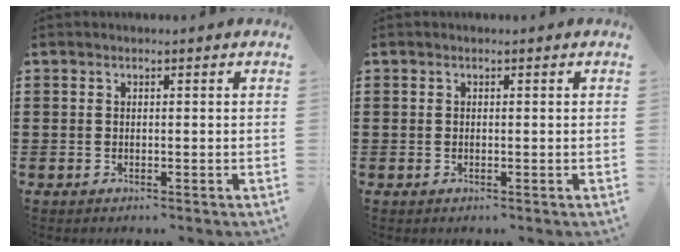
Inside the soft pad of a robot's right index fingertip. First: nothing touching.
{"total": 0.0}